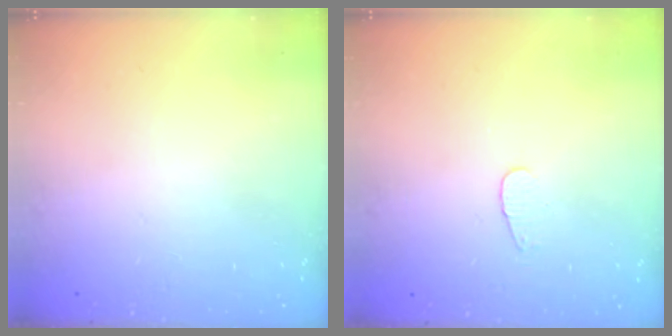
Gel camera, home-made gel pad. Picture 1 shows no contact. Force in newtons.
{"total": 3.1, "press": 3.1, "slide": 0.4}